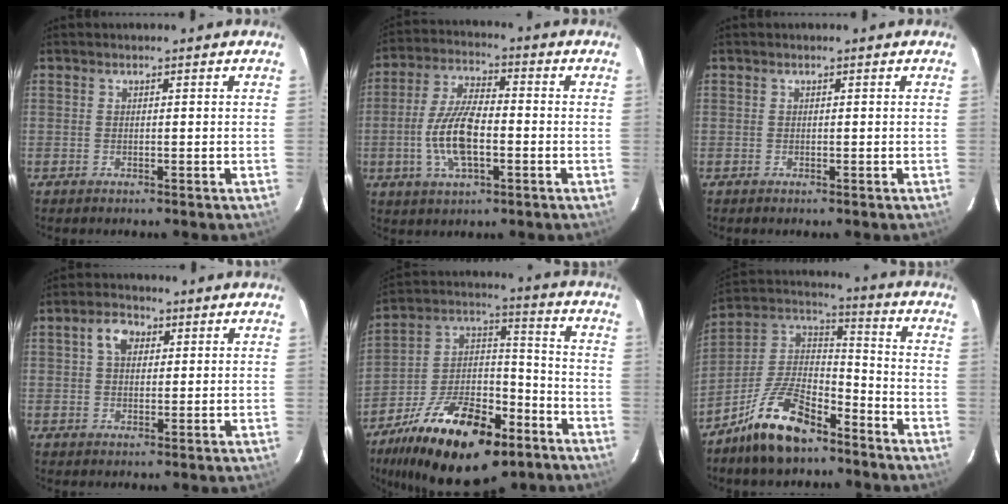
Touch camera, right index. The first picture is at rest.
{"total": 11.1, "force": [-2.6, 4.4, 9.9], "torque": [-0.203, 0.003, -0.049]}
{"total": 0.0}
{"total": 4.5, "force": [1.4, 3.1, 2.8], "torque": [-0.050, 0.017, 0.025]}
{"total": 25.5, "force": [-15.8, 11.2, 16.5], "torque": [-0.303, 0.005, -0.252]}
{"total": 15.3, "force": [-10.4, 6.2, 9.3], "torque": [-0.196, 0.022, -0.192]}